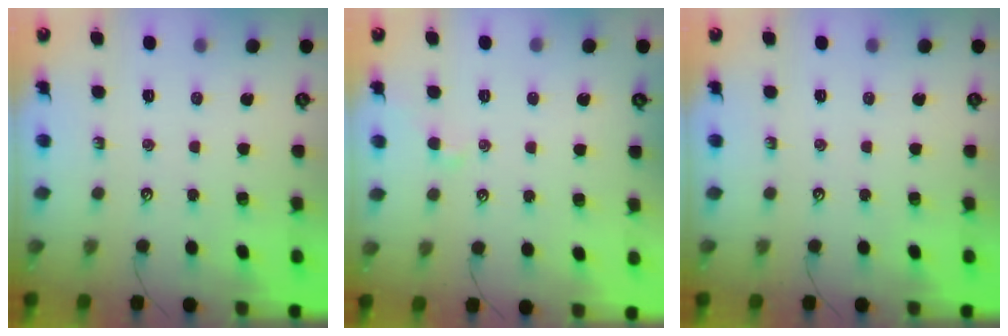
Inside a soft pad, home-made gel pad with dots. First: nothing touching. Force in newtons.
{"total": 0.9, "press": 0.8, "slide": 0.5}
{"total": 0.0}